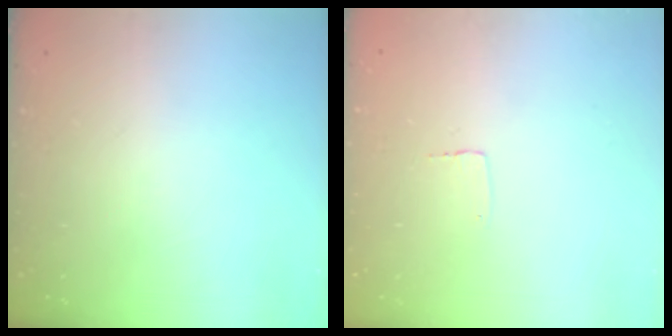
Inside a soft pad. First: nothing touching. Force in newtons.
{"total": 2.3, "press": 2.3, "slide": 0.1}